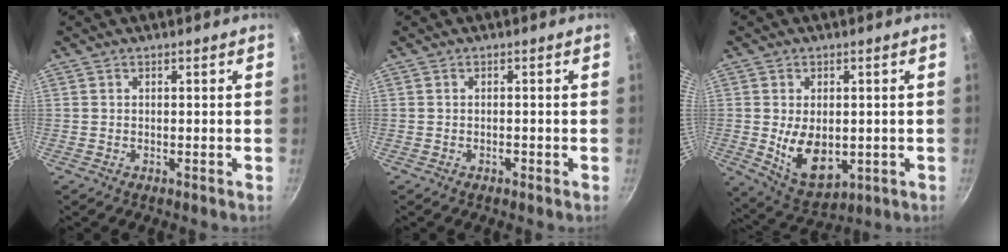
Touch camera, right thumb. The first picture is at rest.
{"total": 0.7, "force": [-0.5, 0.4, 0.4], "torque": [-0.009, 0.004, -0.005]}
{"total": 10.4, "force": [-0.7, 6.6, 7.9], "torque": [-0.116, -0.017, 0.012]}